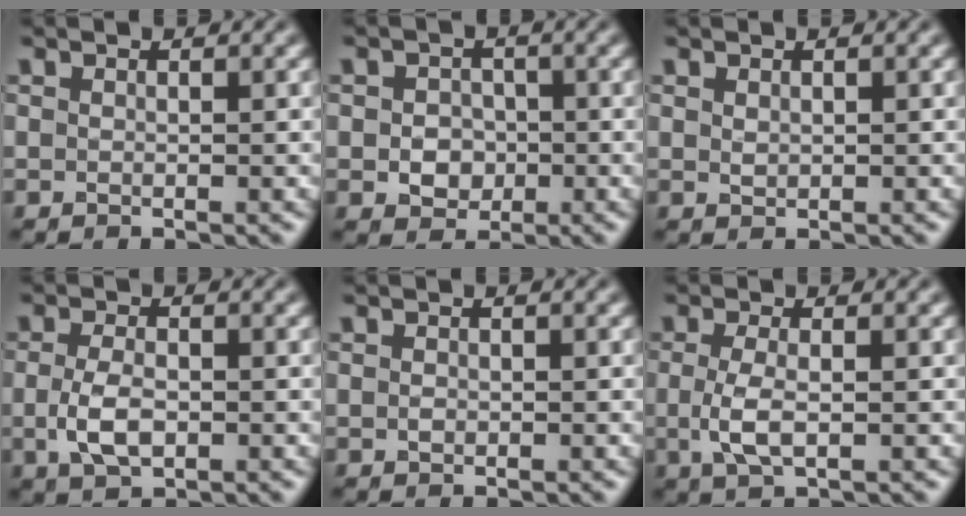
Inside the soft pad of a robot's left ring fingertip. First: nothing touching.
{"total": 2.8, "force": [-0.5, 2.4, 1.5], "torque": [-0.022, -0.003, -0.011]}
{"total": 0.7, "force": [0.3, 0.4, 0.3], "torque": [-0.010, -0.003, 0.011]}
{"total": 3.2, "force": [-0.6, 1.8, 2.7], "torque": [-0.059, -0.005, -0.010]}
{"total": 0.5, "force": [-0.1, 0.4, 0.3], "torque": [-0.007, -0.002, -0.001]}
{"total": 2.8, "force": [-0.3, 1.1, 2.6], "torque": [-0.062, -0.005, -0.006]}